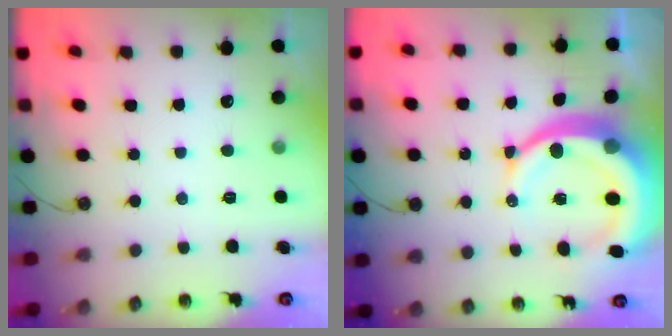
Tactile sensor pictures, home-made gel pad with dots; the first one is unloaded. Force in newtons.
{"total": 16.9, "press": 16.8, "slide": 1.9}